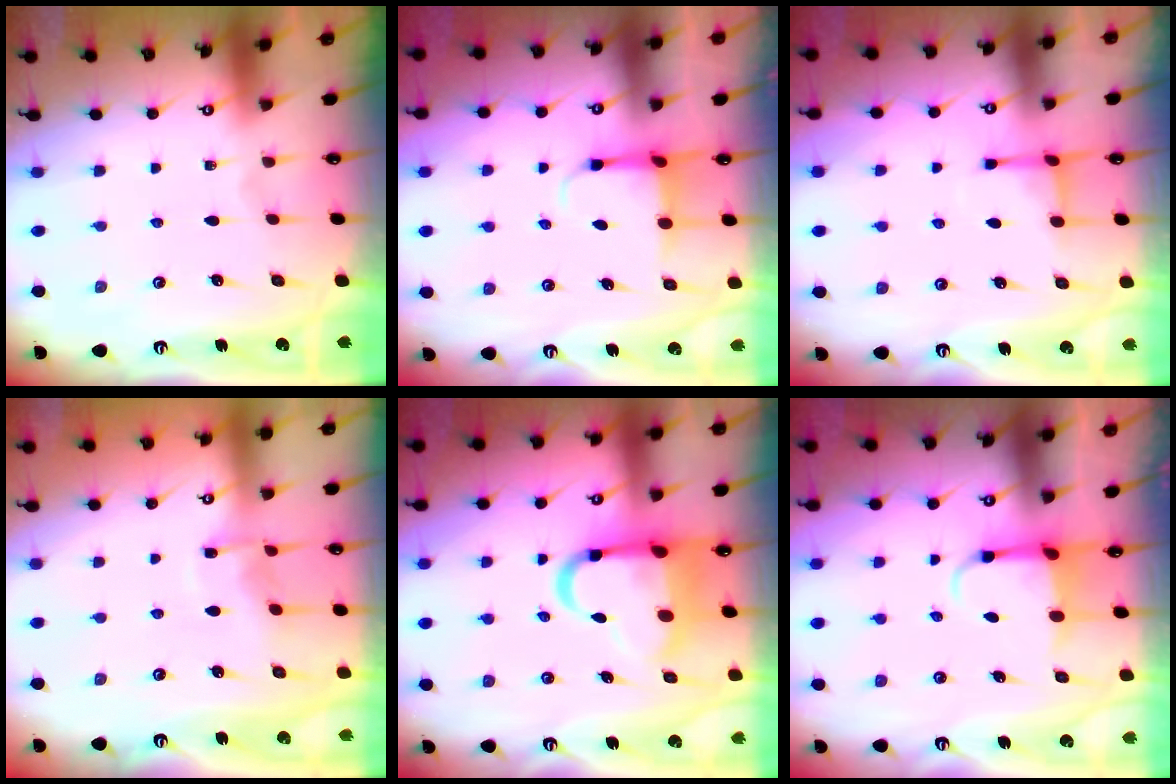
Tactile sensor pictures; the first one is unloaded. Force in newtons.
{"total": 3.9, "press": 3.8, "slide": 1.1}
{"total": 2.8, "press": 2.7, "slide": 0.6}
{"total": 6.3, "press": 6.3, "slide": 0.7}
{"total": 13.3, "press": 12.9, "slide": 3.0}
{"total": 3.7, "press": 3.6, "slide": 0.9}